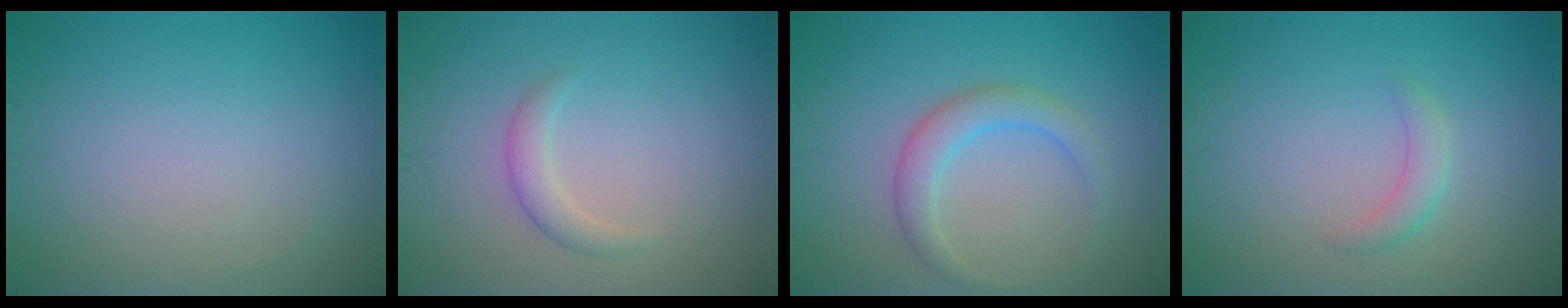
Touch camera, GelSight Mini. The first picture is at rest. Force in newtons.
{"total": 1.6, "press": 1.6, "slide": 0.2}
{"total": 2.8, "press": 2.8, "slide": 0.2}
{"total": 1.6, "press": 1.6, "slide": 0.1}